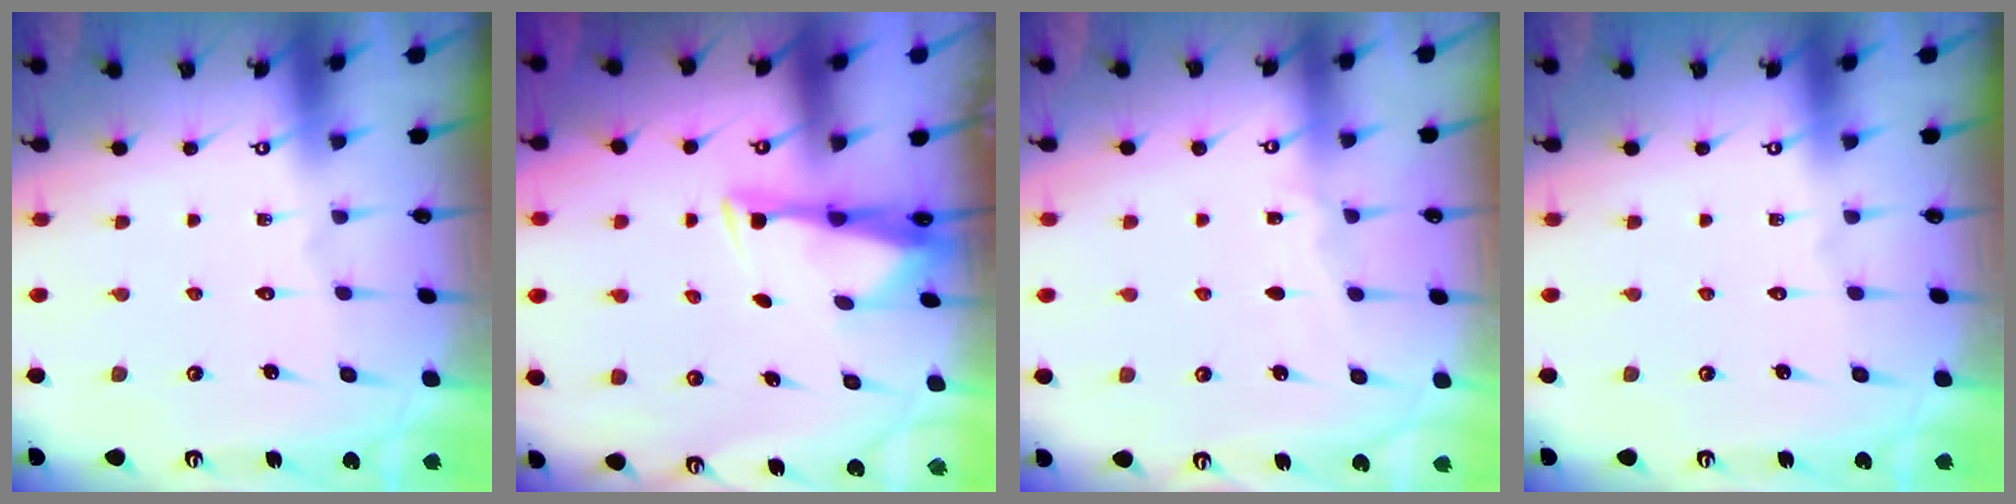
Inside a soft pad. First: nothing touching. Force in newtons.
{"total": 3.2, "press": 3.1, "slide": 0.8}
{"total": 2.8, "press": 2.8, "slide": 0.3}
{"total": 0.0}